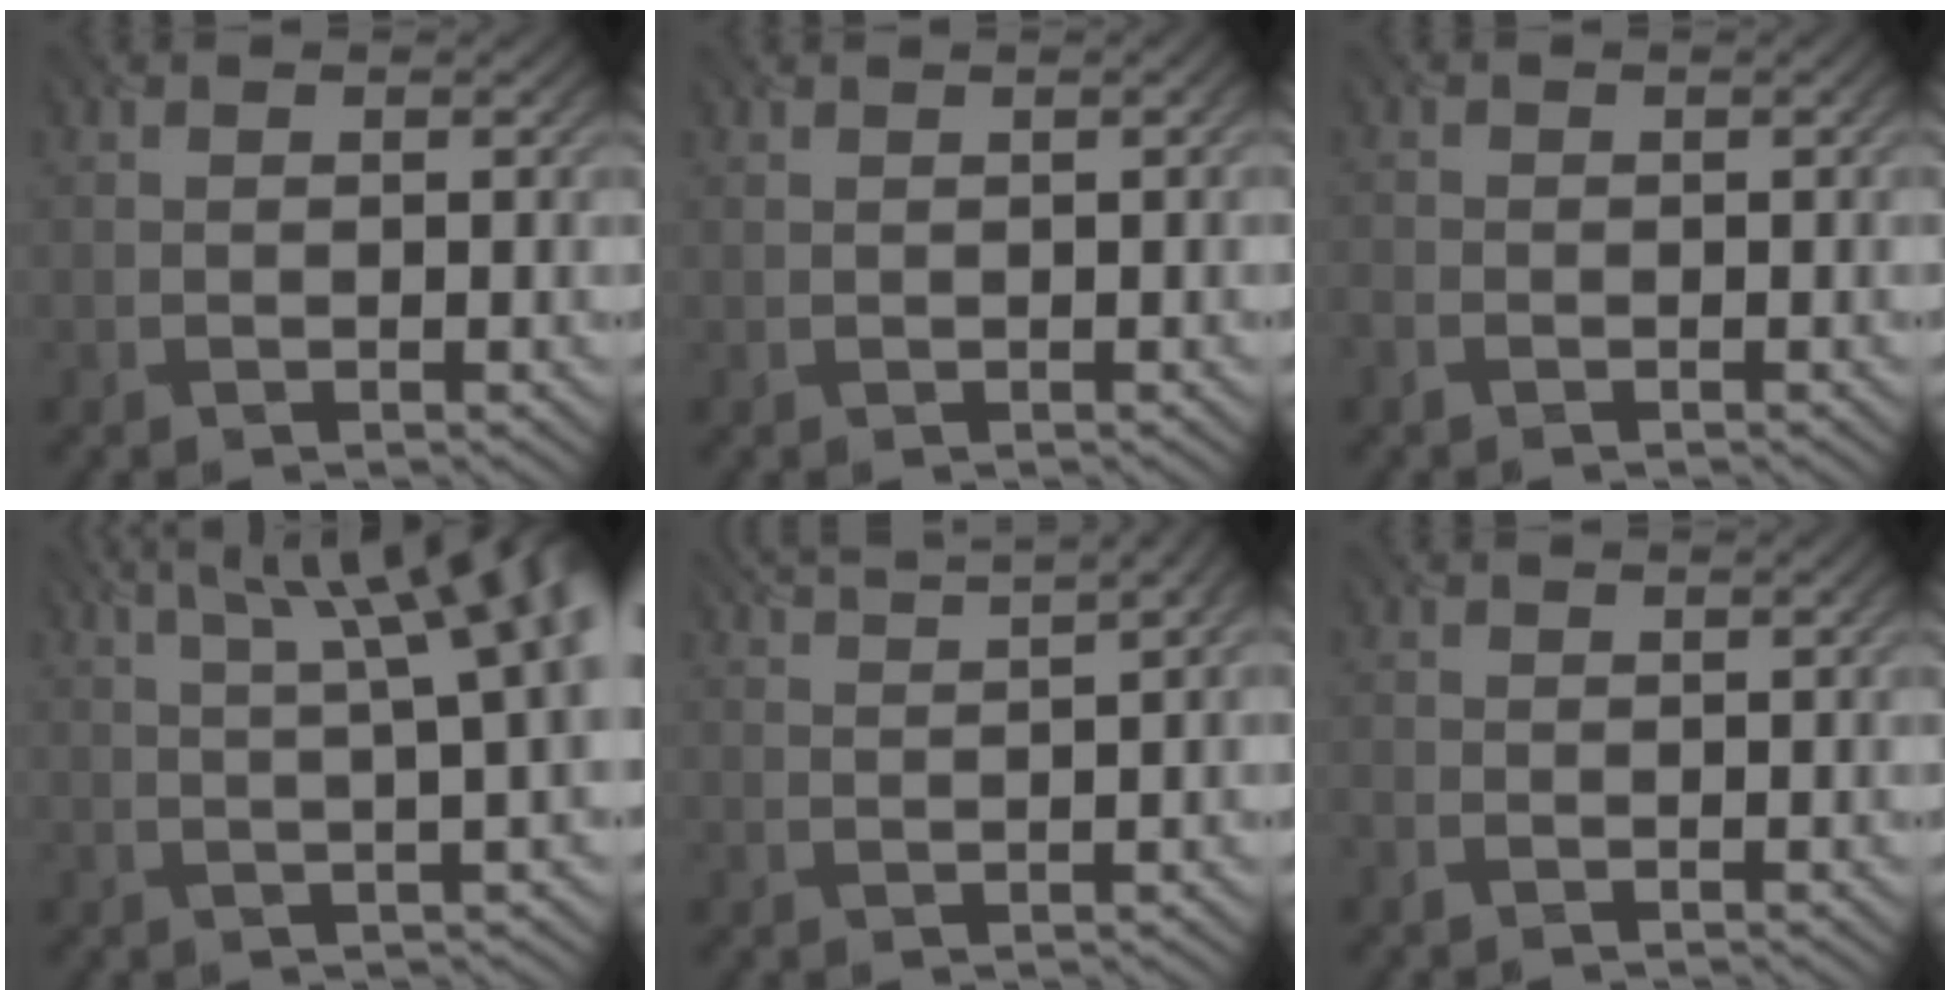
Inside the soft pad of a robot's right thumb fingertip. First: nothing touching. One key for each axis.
{"total": 1.0, "fx": 0.4, "fy": 0.1, "fz": 0.9, "tx": -0.013, "ty": 0.004, "tz": 0.011}
{"total": 1.5, "fx": -1.0, "fy": 0.7, "fz": 0.8, "tx": -0.025, "ty": -0.005, "tz": -0.021}
{"total": 13.0, "fx": 4.7, "fy": 4.0, "fz": 11.5, "tx": -0.132, "ty": 0.067, "tz": 0.053}
{"total": 5.9, "fx": 4.2, "fy": 0.8, "fz": 4.1, "tx": -0.065, "ty": 0.030, "tz": 0.057}
{"total": 1.2, "fx": -0.9, "fy": 0.5, "fz": 0.7, "tx": -0.020, "ty": -0.005, "tz": -0.016}